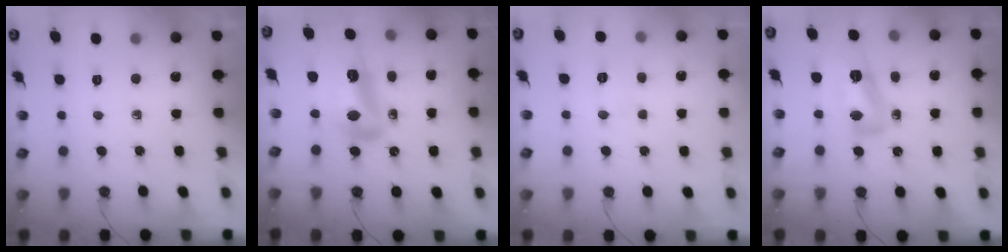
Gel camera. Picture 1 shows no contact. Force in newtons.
{"total": 14.9, "press": 14.8, "slide": 1.7}
{"total": 3.8, "press": 3.7, "slide": 0.9}
{"total": 11.4, "press": 11.4, "slide": 0.8}